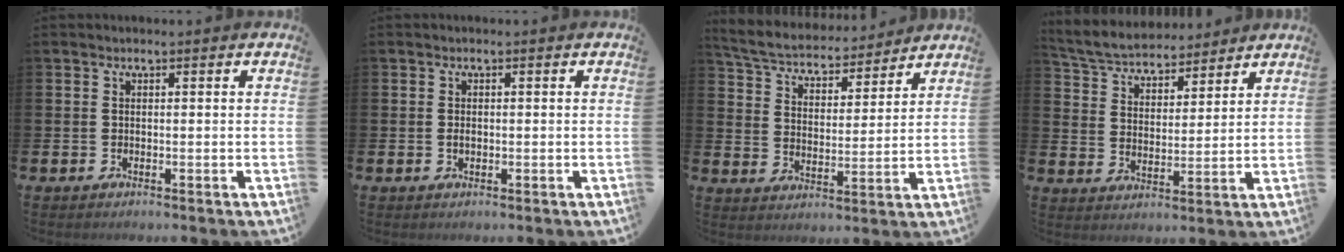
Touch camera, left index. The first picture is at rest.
{"total": 1.0, "force": [0.0, 0.6, 0.7], "torque": [-0.016, 0.004, -0.002]}
{"total": 5.7, "force": [5.4, 1.4, 0.9], "torque": [-0.050, -0.042, 0.091]}
{"total": 5.6, "force": [5.4, 1.3, 0.4], "torque": [-0.038, -0.033, 0.095]}